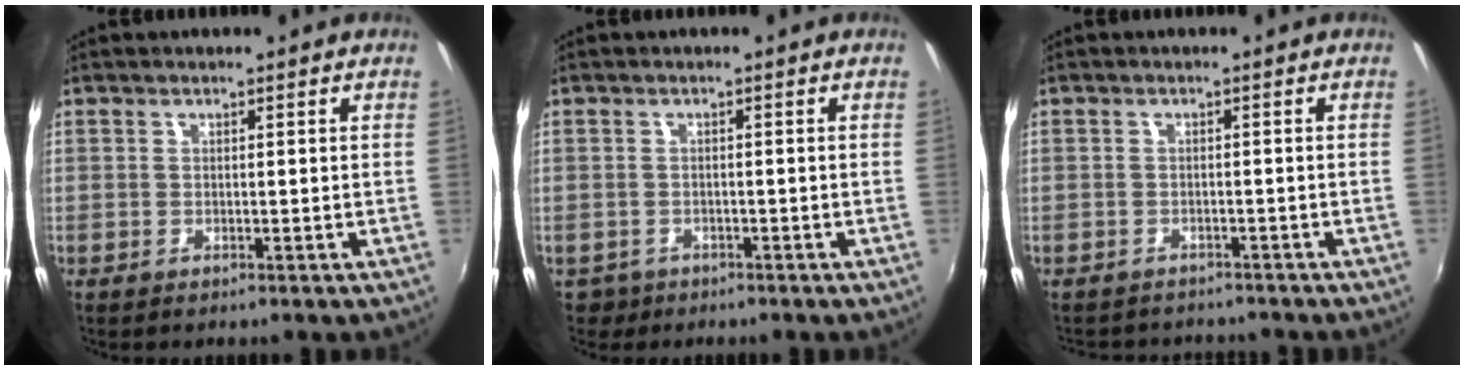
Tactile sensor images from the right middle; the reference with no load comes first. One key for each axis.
{"total": 2.8, "fx": -1.6, "fy": 2.2, "fz": 0.6, "tx": -0.019, "ty": -0.003, "tz": -0.023}
{"total": 4.4, "fx": -3.9, "fy": 2.0, "fz": 0.5, "tx": -0.020, "ty": 0.000, "tz": -0.059}